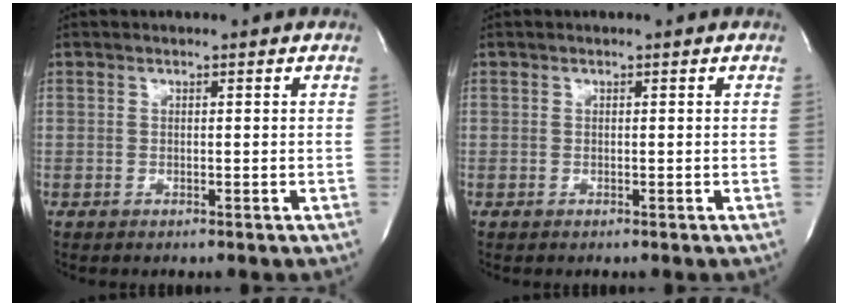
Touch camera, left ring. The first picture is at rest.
{"total": 0.0}